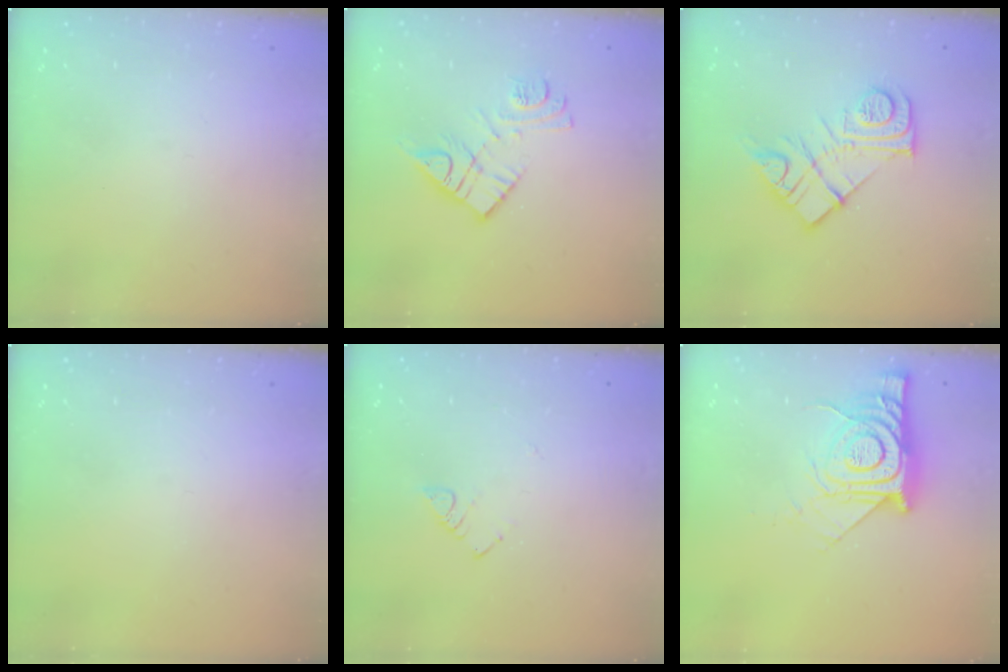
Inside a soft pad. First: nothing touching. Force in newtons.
{"total": 11.7, "press": 11.7, "slide": 0.9}
{"total": 13.9, "press": 13.8, "slide": 0.9}
{"total": 0.0}
{"total": 3.0, "press": 2.9, "slide": 0.4}
{"total": 15.3, "press": 15.2, "slide": 1.1}